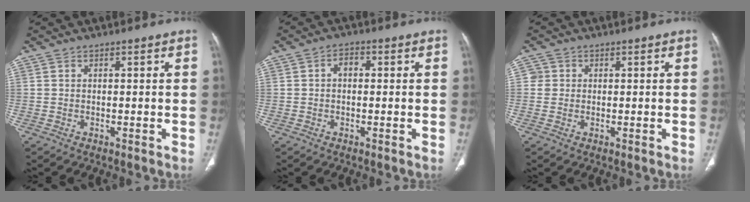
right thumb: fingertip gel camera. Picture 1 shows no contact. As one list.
[{"total": 2.6, "force": [0.2, 1.8, 1.8], "torque": [-0.023, 0.013, -0.003]}, {"total": 1.9, "force": [0.2, 1.9, 0.2], "torque": [0.010, 0.005, 0.000]}]